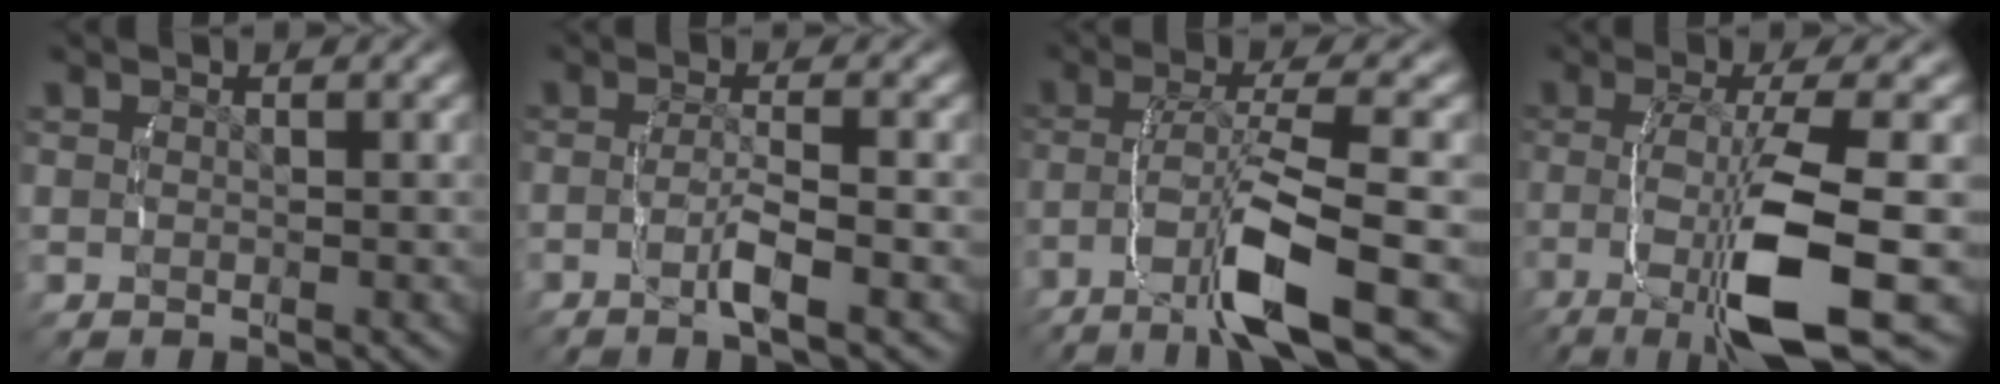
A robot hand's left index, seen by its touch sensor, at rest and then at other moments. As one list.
[{"total": 2.8, "force": [-1.3, -0.1, 2.5], "torque": [-0.053, -0.004, -0.023]}, {"total": 6.6, "force": [-3.5, 1.0, 5.5], "torque": [-0.105, -0.009, -0.047]}, {"total": 9.2, "force": [-2.8, 2.8, 8.3], "torque": [-0.159, -0.021, -0.025]}]